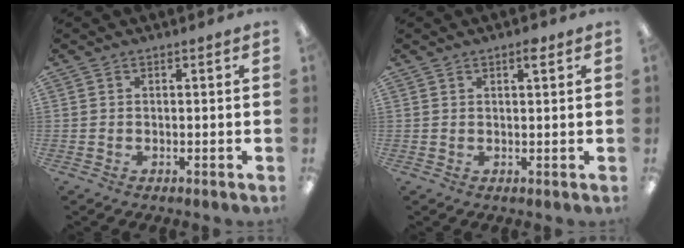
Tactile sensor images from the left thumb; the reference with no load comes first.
{"total": 2.5, "force": [1.6, 0.7, 1.7], "torque": [-0.022, -0.003, 0.024]}